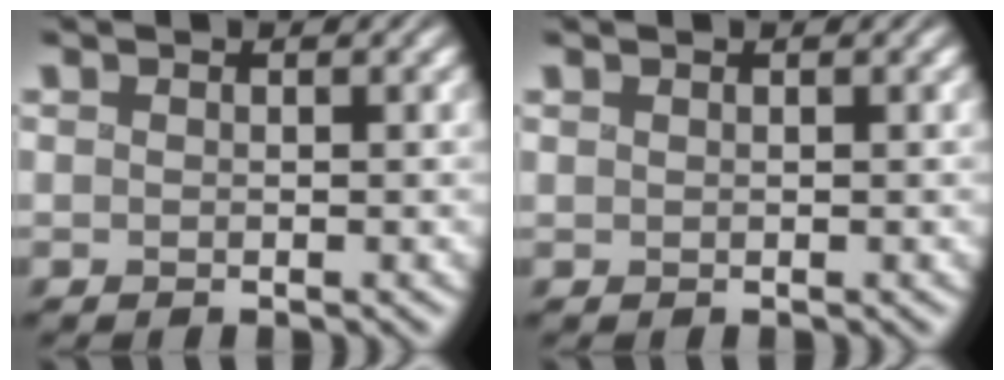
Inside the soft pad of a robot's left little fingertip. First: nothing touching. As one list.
[{"total": 0.0}]